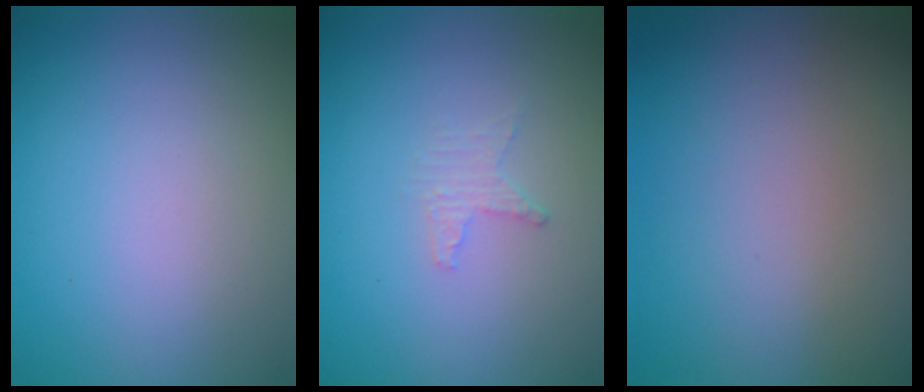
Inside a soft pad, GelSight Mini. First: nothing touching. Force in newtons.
{"total": 1.2, "press": 1.2, "slide": 0.4}
{"total": 0.0}